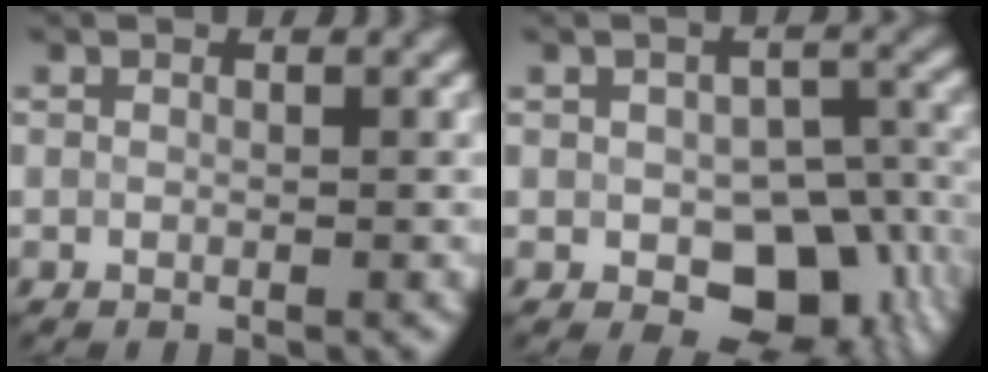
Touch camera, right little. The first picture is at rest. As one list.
[{"total": 7.8, "force": [-2.8, 4.6, 5.7], "torque": [-0.088, -0.023, -0.017]}]